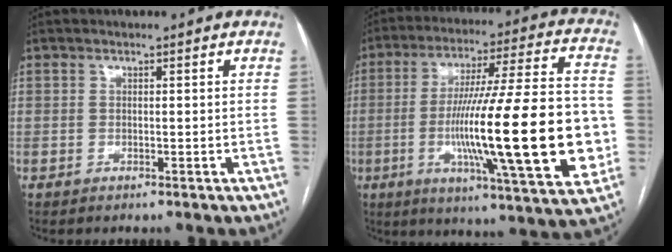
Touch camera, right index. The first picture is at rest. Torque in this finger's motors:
{"motor_torque": [1.65, -0.05, 0.83, 0.17]}